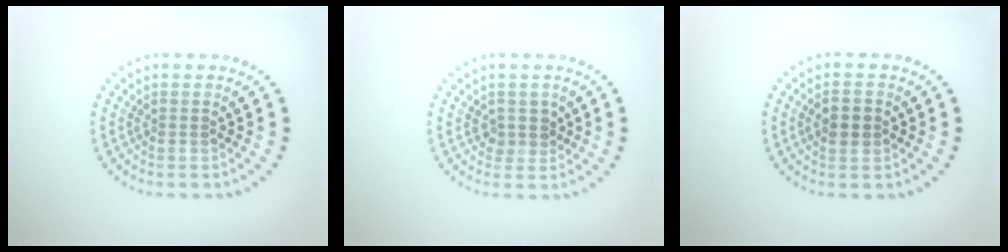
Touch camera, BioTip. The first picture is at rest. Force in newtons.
{"total": 1.6, "press": 1.4, "slide": 0.8}
{"total": 2.3, "press": 2.3, "slide": 0.1}